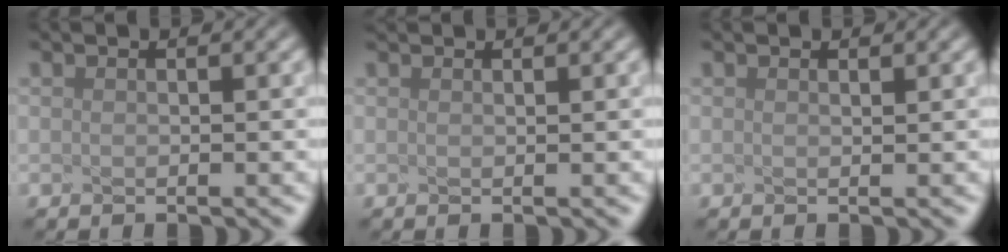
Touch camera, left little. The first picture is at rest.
{"total": 1.0, "force": [0.8, 0.4, 0.4], "torque": [0.003, 0.014, -0.002]}
{"total": 0.5, "force": [0.5, 0.1, 0.3], "torque": [0.003, 0.005, -0.004]}